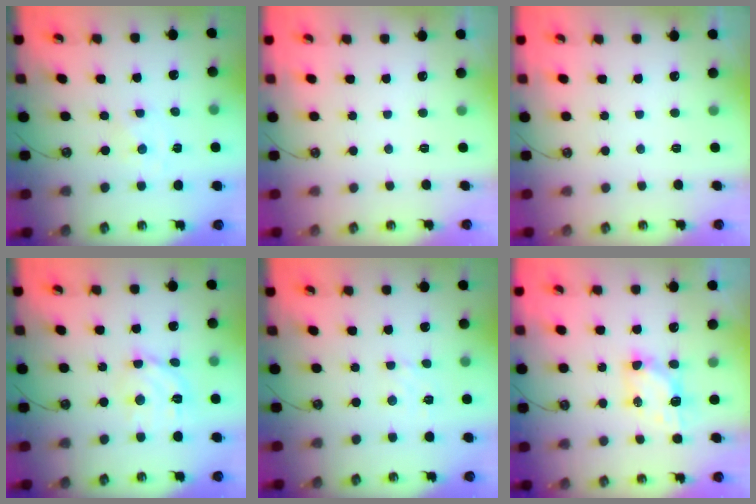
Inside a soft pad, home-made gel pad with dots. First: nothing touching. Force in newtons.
{"total": 0.0}
{"total": 0.0}
{"total": 11.2, "press": 11.1, "slide": 1.6}
{"total": 2.1, "press": 2.1, "slide": 0.5}
{"total": 5.5, "press": 5.5, "slide": 0.1}